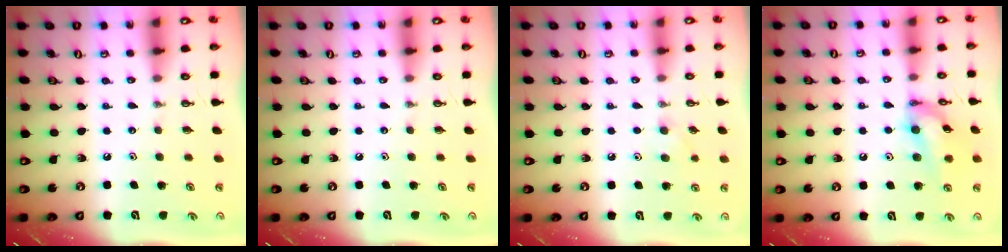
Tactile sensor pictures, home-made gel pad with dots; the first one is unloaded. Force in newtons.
{"total": 0.0}
{"total": 6.4, "press": 6.2, "slide": 1.7}
{"total": 13.4, "press": 13.4, "slide": 1.2}